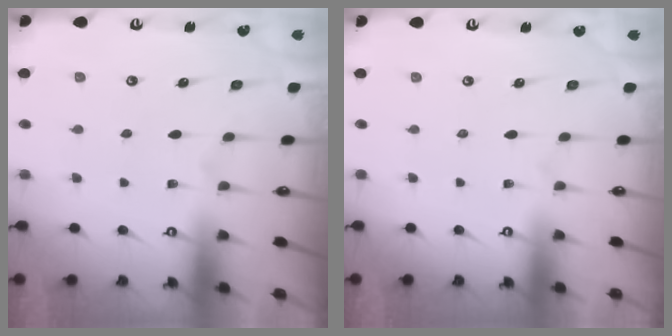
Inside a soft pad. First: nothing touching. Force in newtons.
{"total": 0.0}